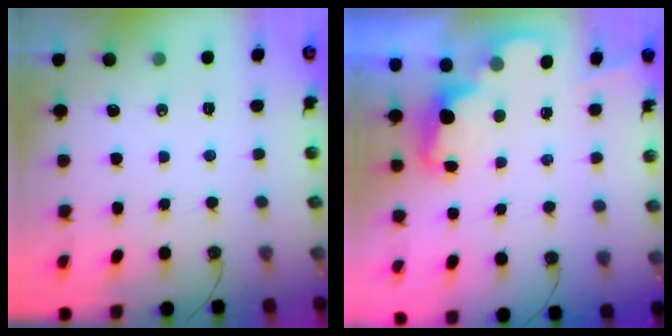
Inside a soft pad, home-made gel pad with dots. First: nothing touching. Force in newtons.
{"total": 2.5, "press": 2.4, "slide": 0.5}